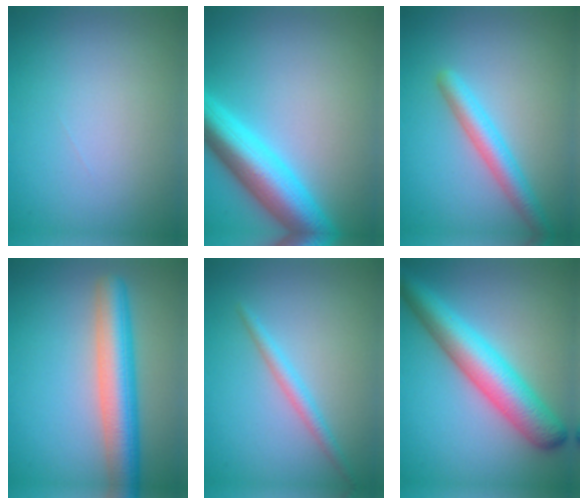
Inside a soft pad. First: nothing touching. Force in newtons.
{"total": 7.5, "press": 7.4, "slide": 0.2}
{"total": 3.3, "press": 3.2, "slide": 0.1}
{"total": 6.6, "press": 6.6, "slide": 0.1}
{"total": 1.8, "press": 1.8, "slide": 0.1}
{"total": 7.0, "press": 7.0, "slide": 0.2}